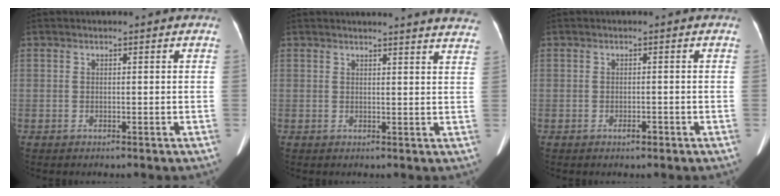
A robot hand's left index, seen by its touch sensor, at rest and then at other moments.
{"total": 15.4, "force": [14.9, 0.6, 3.8], "torque": [-0.038, -0.052, 0.148]}
{"total": 1.2, "force": [-0.8, 0.4, 0.8], "torque": [-0.014, 0.000, -0.009]}